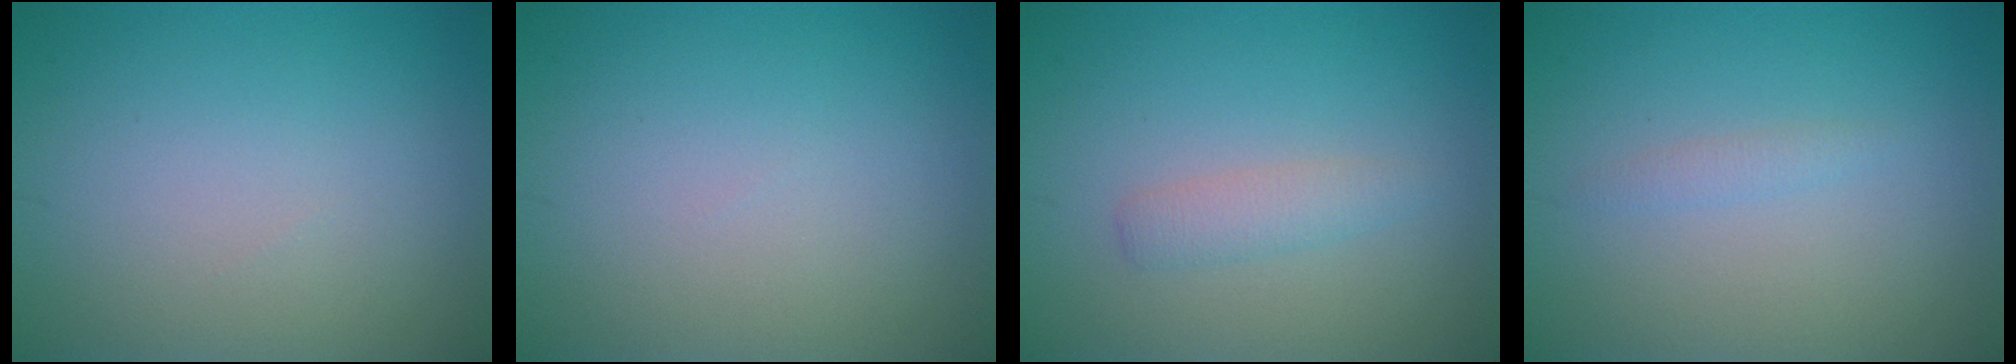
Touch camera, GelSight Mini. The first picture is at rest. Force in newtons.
{"total": 0.0}
{"total": 1.7, "press": 1.7, "slide": 0.1}
{"total": 0.8, "press": 0.8, "slide": 0.0}